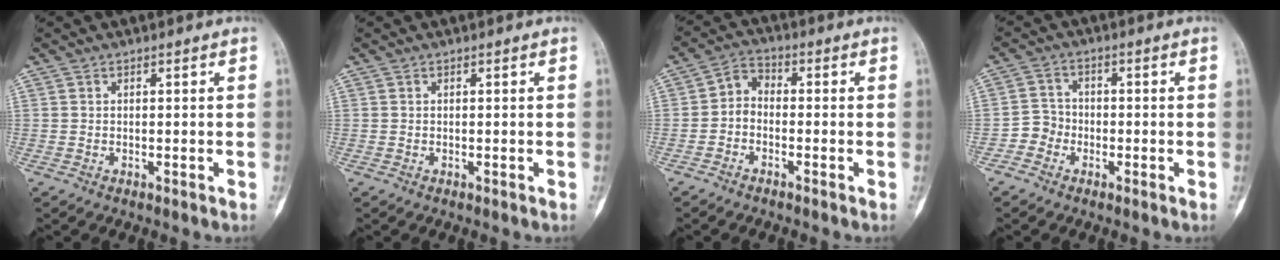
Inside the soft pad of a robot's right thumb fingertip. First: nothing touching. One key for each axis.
{"total": 0.0}
{"total": 4.0, "fx": -1.3, "fy": 2.8, "fz": 2.6, "tx": -0.036, "ty": 0.026, "tz": -0.040}
{"total": 3.7, "fx": -1.9, "fy": 3.2, "fz": 0.5, "tx": 0.014, "ty": 0.016, "tz": -0.049}